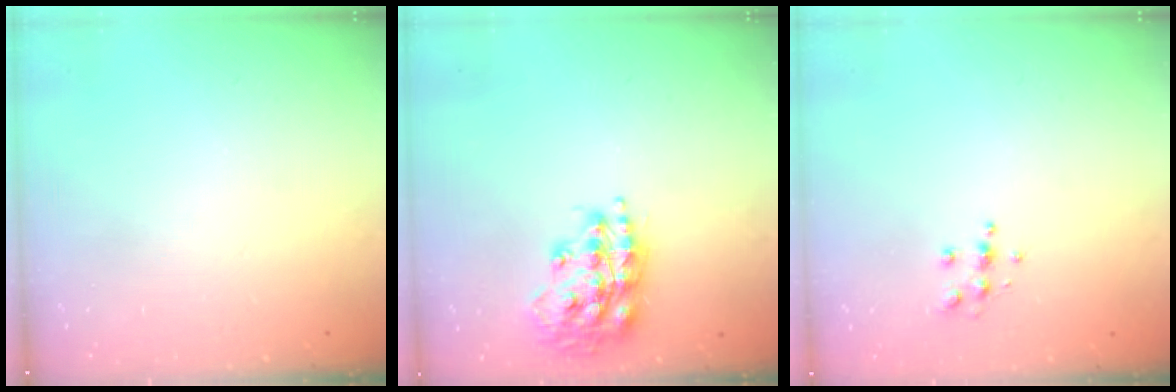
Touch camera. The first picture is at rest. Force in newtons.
{"total": 16.2, "press": 16.2, "slide": 1.4}
{"total": 5.1, "press": 5.1, "slide": 0.3}